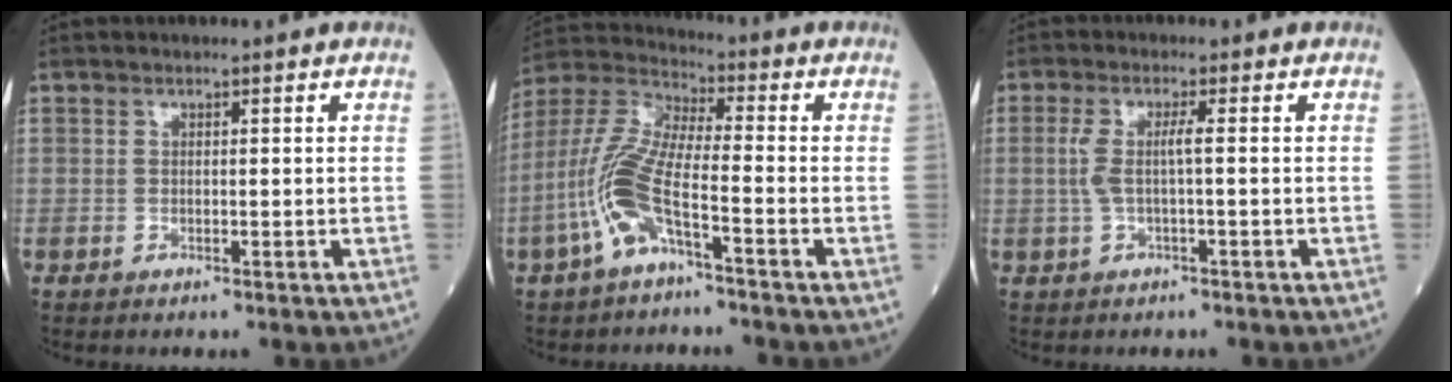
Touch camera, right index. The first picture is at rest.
{"total": 10.9, "force": [-4.4, 2.1, 9.7], "torque": [-0.227, 0.008, -0.092]}
{"total": 3.4, "force": [0.0, 0.1, 3.4], "torque": [-0.080, 0.007, 0.001]}